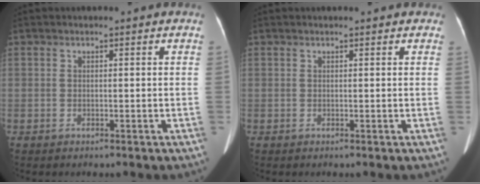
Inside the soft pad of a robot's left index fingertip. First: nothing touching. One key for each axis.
{"total": 2.5, "fx": 2.2, "fy": 0.8, "fz": 1.1, "tx": -0.011, "ty": 0.023, "tz": 0.018}